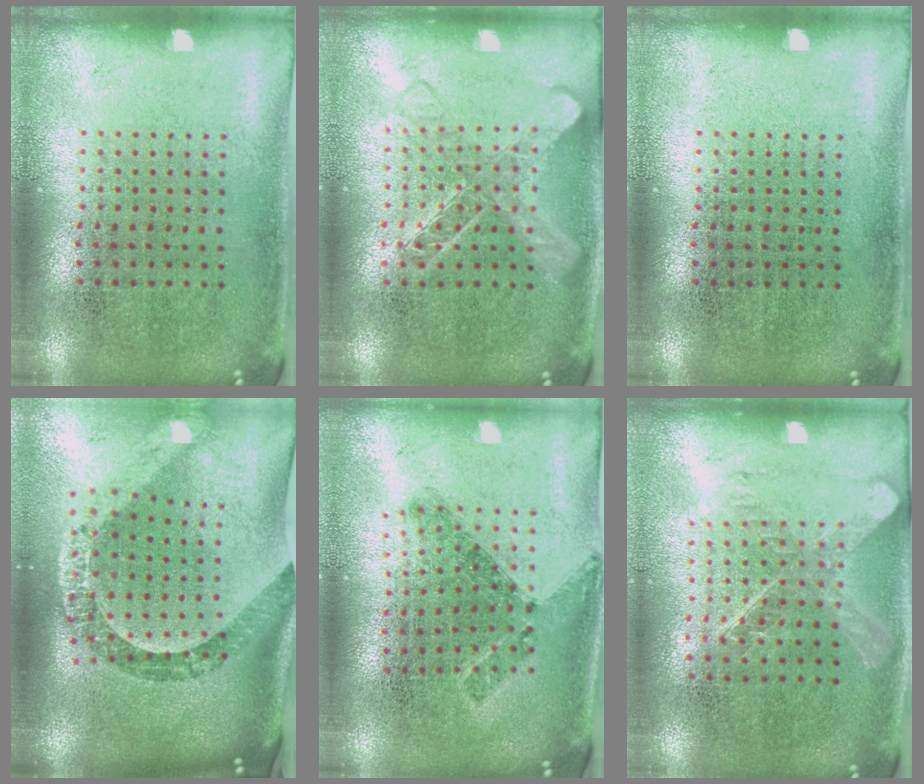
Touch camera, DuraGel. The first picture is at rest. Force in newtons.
{"total": 1.4, "press": 1.4, "slide": 0.2}
{"total": 0.0}
{"total": 2.5, "press": 2.0, "slide": 1.5}
{"total": 0.8, "press": 0.8, "slide": 0.3}
{"total": 1.5, "press": 1.3, "slide": 0.7}